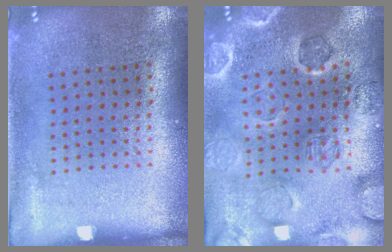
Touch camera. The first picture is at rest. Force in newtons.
{"total": 1.7, "press": 1.7, "slide": 0.2}